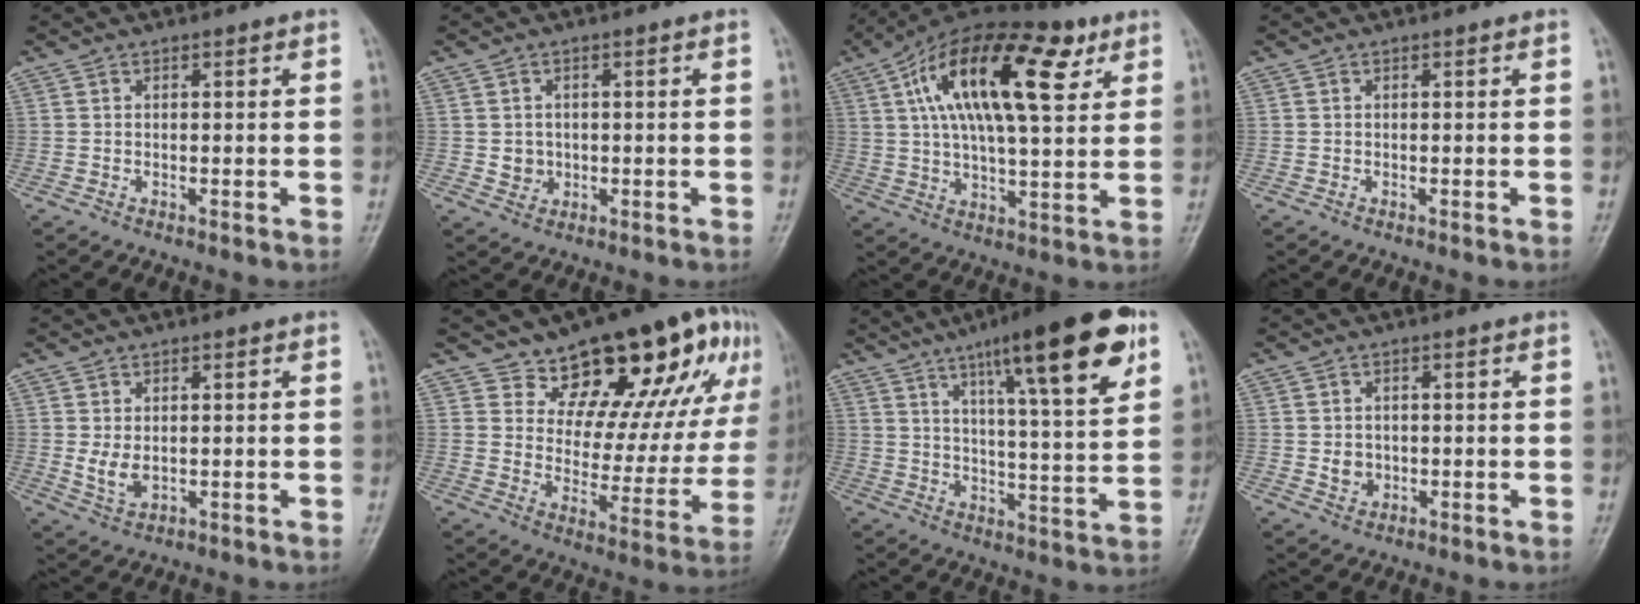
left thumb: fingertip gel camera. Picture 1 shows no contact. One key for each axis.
{"total": 3.0, "fx": 0.0, "fy": 2.8, "fz": 1.1, "tx": -0.003, "ty": 0.003, "tz": 0.005}
{"total": 23.4, "fx": 8.5, "fy": 10.0, "fz": 19.3, "tx": -0.315, "ty": 0.007, "tz": 0.135}
{"total": 0.0}
{"total": 3.8, "fx": 0.3, "fy": 2.5, "fz": 2.8, "tx": -0.048, "ty": -0.010, "tz": 0.013}
{"total": 21.5, "fx": 13.5, "fy": 9.9, "fz": 13.5, "tx": -0.124, "ty": -0.064, "tz": 0.193}
{"total": 21.9, "fx": 11.7, "fy": 4.3, "fz": 18.0, "tx": -0.247, "ty": -0.028, "tz": 0.175}
{"total": 2.8, "fx": -0.2, "fy": 2.5, "fz": 1.4, "tx": -0.011, "ty": 0.001, "tz": 0.002}